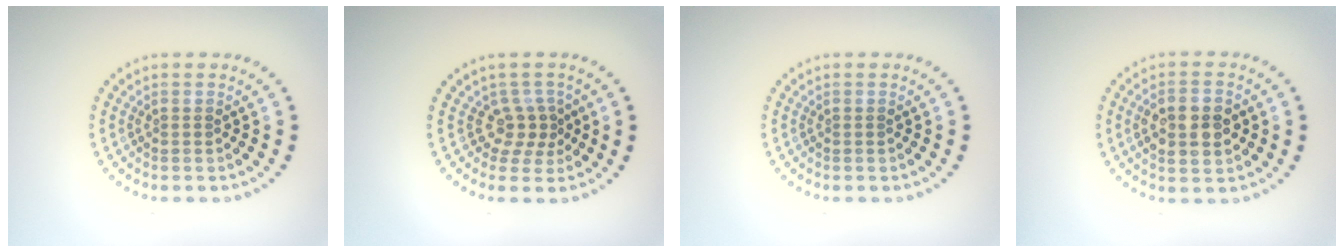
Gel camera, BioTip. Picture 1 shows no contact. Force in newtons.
{"total": 2.5, "press": 1.6, "slide": 2.0}
{"total": 0.0}
{"total": 4.4, "press": 4.3, "slide": 0.5}